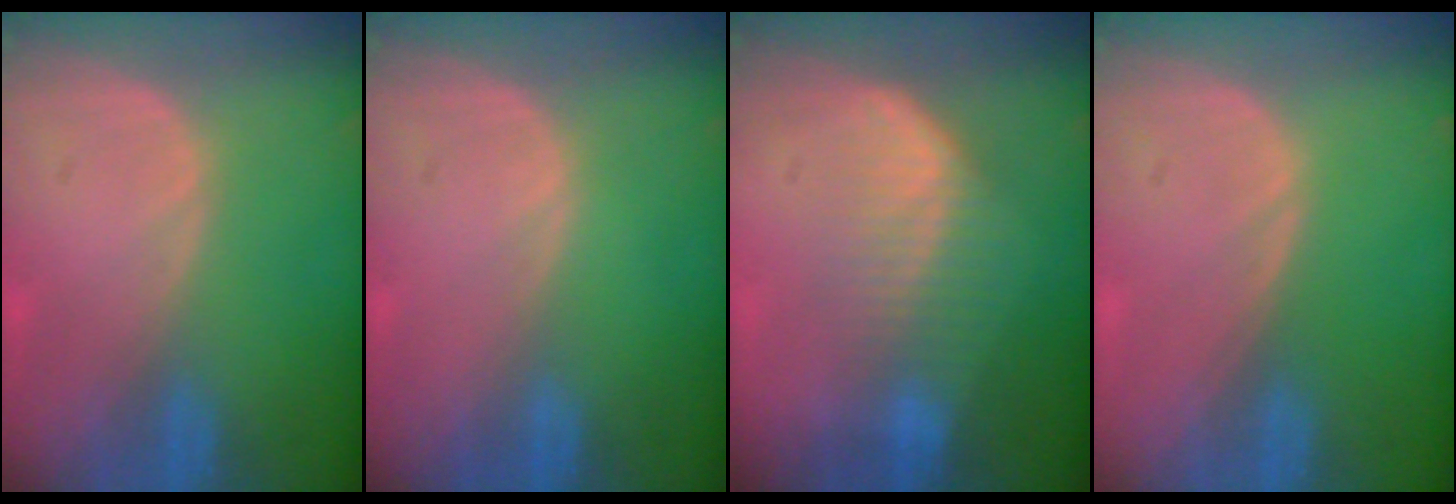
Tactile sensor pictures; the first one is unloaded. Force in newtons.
{"total": 0.0}
{"total": 6.8, "press": 6.4, "slide": 2.3}
{"total": 0.0}